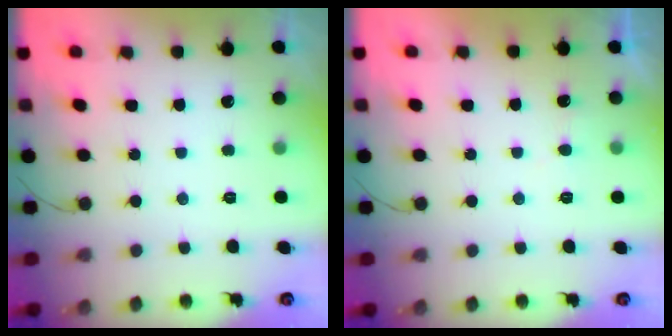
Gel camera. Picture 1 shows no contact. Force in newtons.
{"total": 5.0, "press": 5.0, "slide": 0.3}